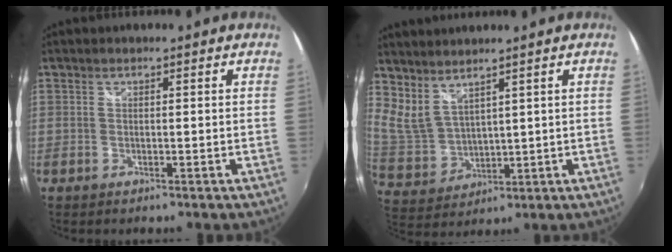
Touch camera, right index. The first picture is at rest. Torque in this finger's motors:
{"motor_torque": [1.17, 0.97, 0.18, 0.04]}